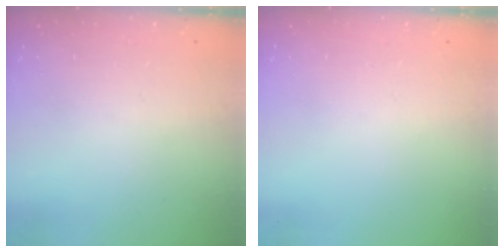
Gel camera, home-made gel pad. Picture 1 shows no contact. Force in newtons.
{"total": 0.0}